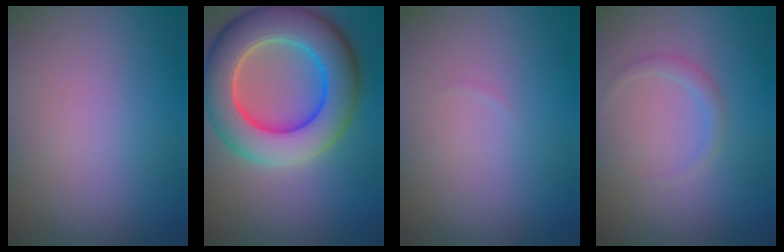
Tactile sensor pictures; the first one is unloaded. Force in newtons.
{"total": 10.7, "press": 10.6, "slide": 0.6}
{"total": 0.0}
{"total": 1.1, "press": 1.1, "slide": 0.1}